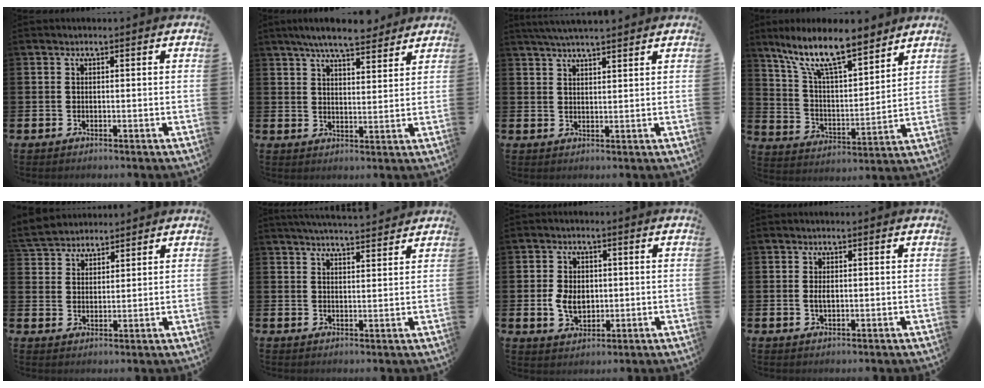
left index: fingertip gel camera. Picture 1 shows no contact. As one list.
[{"total": 6.9, "force": [6.4, 1.1, 2.4], "torque": [-0.050, -0.024, 0.112]}, {"total": 4.0, "force": [3.8, 0.3, 1.2], "torque": [-0.028, -0.009, 0.069]}, {"total": 12.0, "force": [9.9, 2.7, 6.2], "torque": [-0.149, -0.050, 0.173]}, {"total": 4.2, "force": [4.0, 1.2, -0.5], "torque": [-0.012, -0.014, 0.076]}, {"total": 4.2, "force": [4.1, -0.2, 0.4], "torque": [-0.013, -0.022, 0.074]}, {"total": 4.8, "force": [0.0, 3.6, 3.3], "torque": [-0.054, 0.006, -0.004]}, {"total": 1.3, "force": [0.2, 0.7, 1.1], "torque": [-0.009, -0.001, -0.002]}]